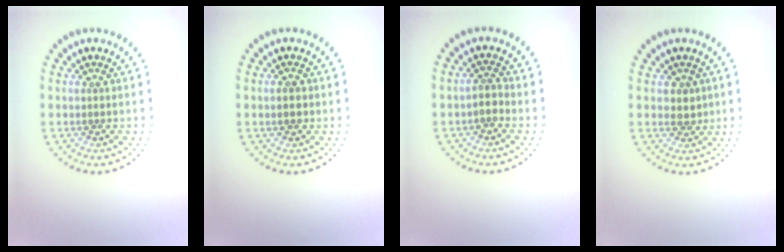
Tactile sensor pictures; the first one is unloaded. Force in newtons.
{"total": 1.4, "press": 1.4, "slide": 0.1}
{"total": 1.5, "press": 1.3, "slide": 0.8}
{"total": 1.5, "press": 1.3, "slide": 0.8}